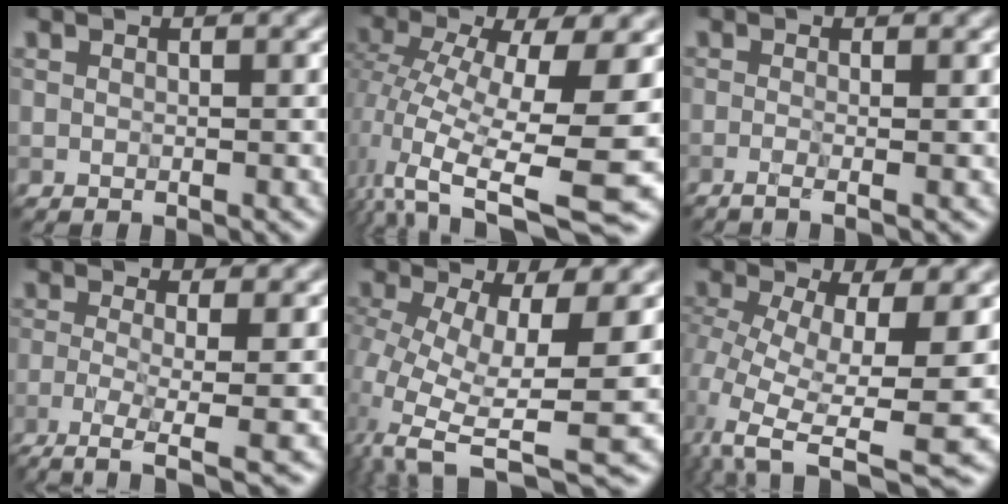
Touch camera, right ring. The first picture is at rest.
{"total": 12.6, "force": [-2.0, 4.4, 11.6], "torque": [-0.220, -0.023, -0.029]}
{"total": 2.7, "force": [-0.5, 1.2, 2.3], "torque": [-0.016, -0.004, -0.025]}
{"total": 5.2, "force": [-2.4, 1.1, 4.5], "torque": [-0.078, -0.006, -0.055]}
{"total": 10.5, "force": [-1.7, 4.0, 9.6], "torque": [-0.190, -0.024, -0.003]}
{"total": 10.5, "force": [-1.9, 4.1, 9.5], "torque": [-0.173, -0.027, 0.003]}